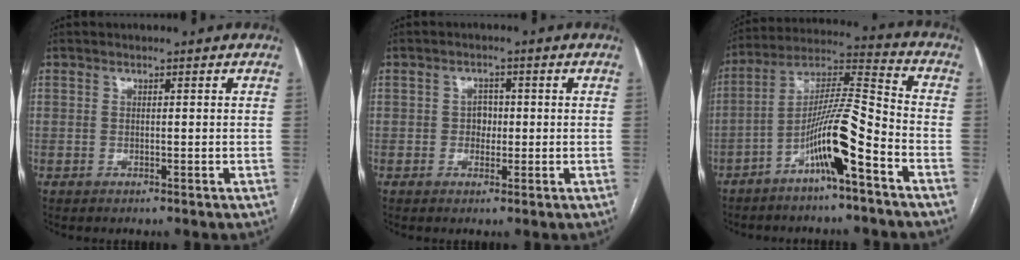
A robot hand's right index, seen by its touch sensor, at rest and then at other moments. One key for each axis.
{"total": 2.3, "fx": -0.1, "fy": 1.9, "fz": 1.4, "tx": -0.014, "ty": 0.005, "tz": -0.002}
{"total": 12.2, "fx": -6.2, "fy": 0.5, "fz": 10.5, "tx": -0.200, "ty": 0.011, "tz": -0.115}